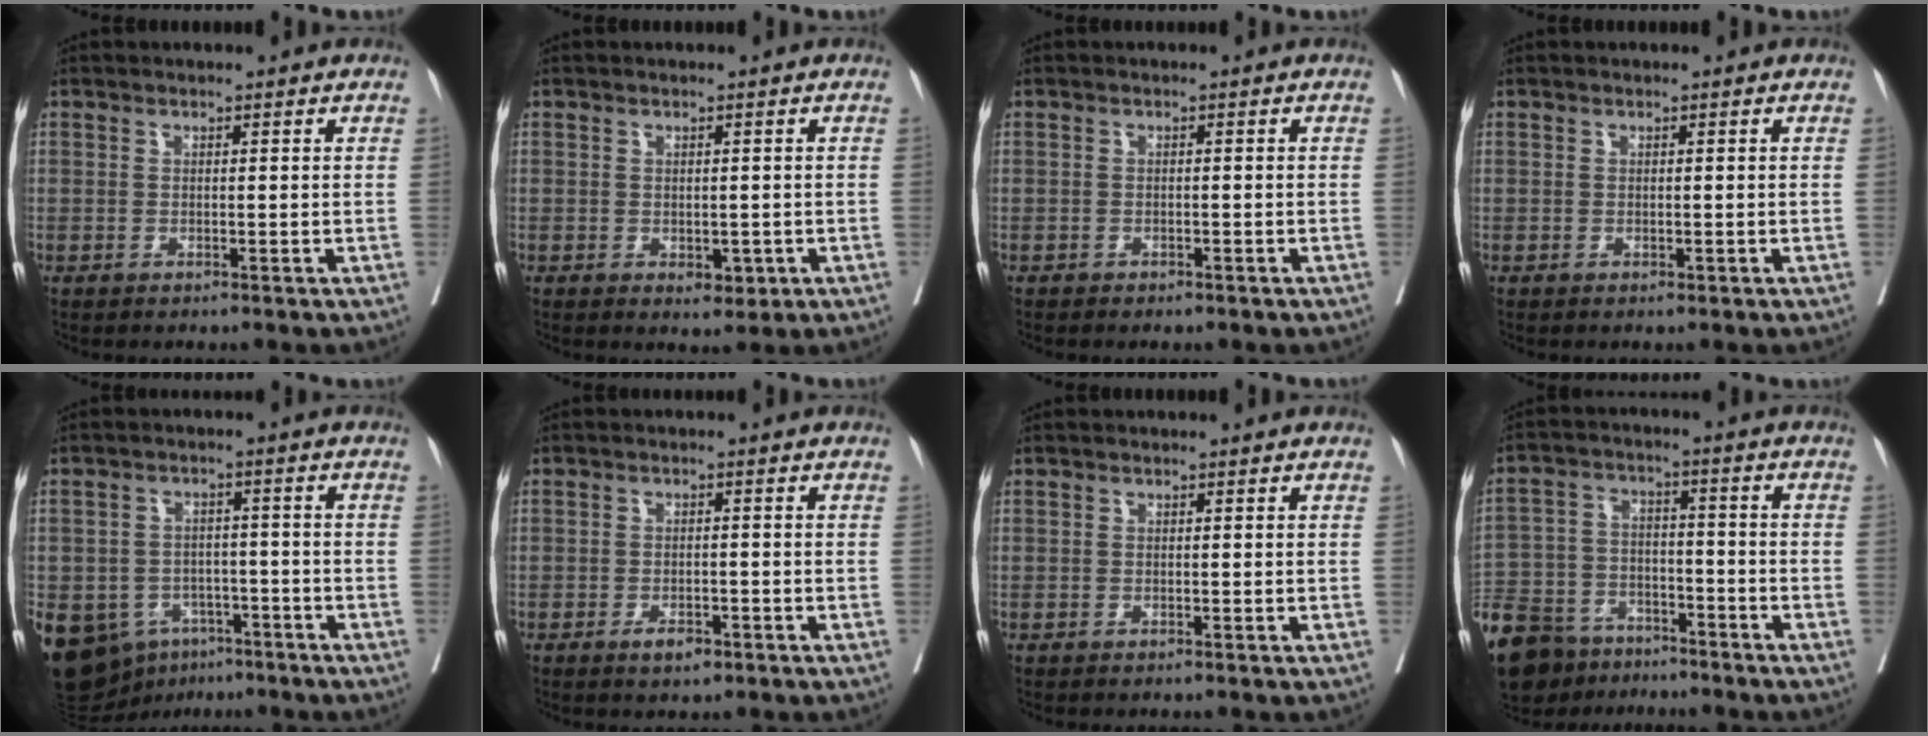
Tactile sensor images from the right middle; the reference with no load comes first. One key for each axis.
{"total": 2.4, "fx": -0.7, "fy": 1.5, "fz": 1.7, "tx": -0.017, "ty": -0.001, "tz": -0.001}
{"total": 1.6, "fx": -1.2, "fy": 0.7, "fz": 0.6, "tx": -0.013, "ty": -0.001, "tz": -0.013}
{"total": 0.0}
{"total": 16.6, "fx": -8.7, "fy": 11.9, "fz": 7.5, "tx": -0.177, "ty": 0.007, "tz": -0.121}
{"total": 2.7, "fx": -1.6, "fy": 1.2, "fz": 1.8, "tx": -0.029, "ty": 0.002, "tz": -0.022}
{"total": 0.0}
{"total": 19.5, "fx": -14.9, "fy": 9.6, "fz": 8.0, "tx": -0.217, "ty": -0.012, "tz": -0.245}